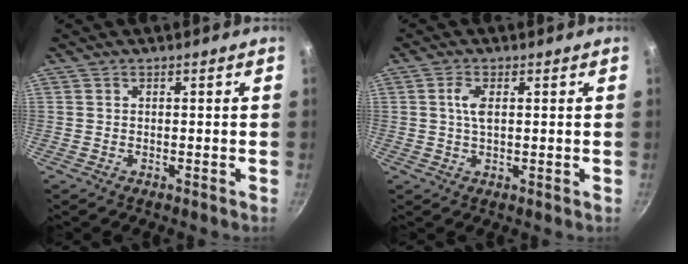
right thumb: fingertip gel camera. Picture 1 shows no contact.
{"total": 3.4, "force": [0.8, 1.4, 3.0], "torque": [-0.066, 0.004, 0.015]}